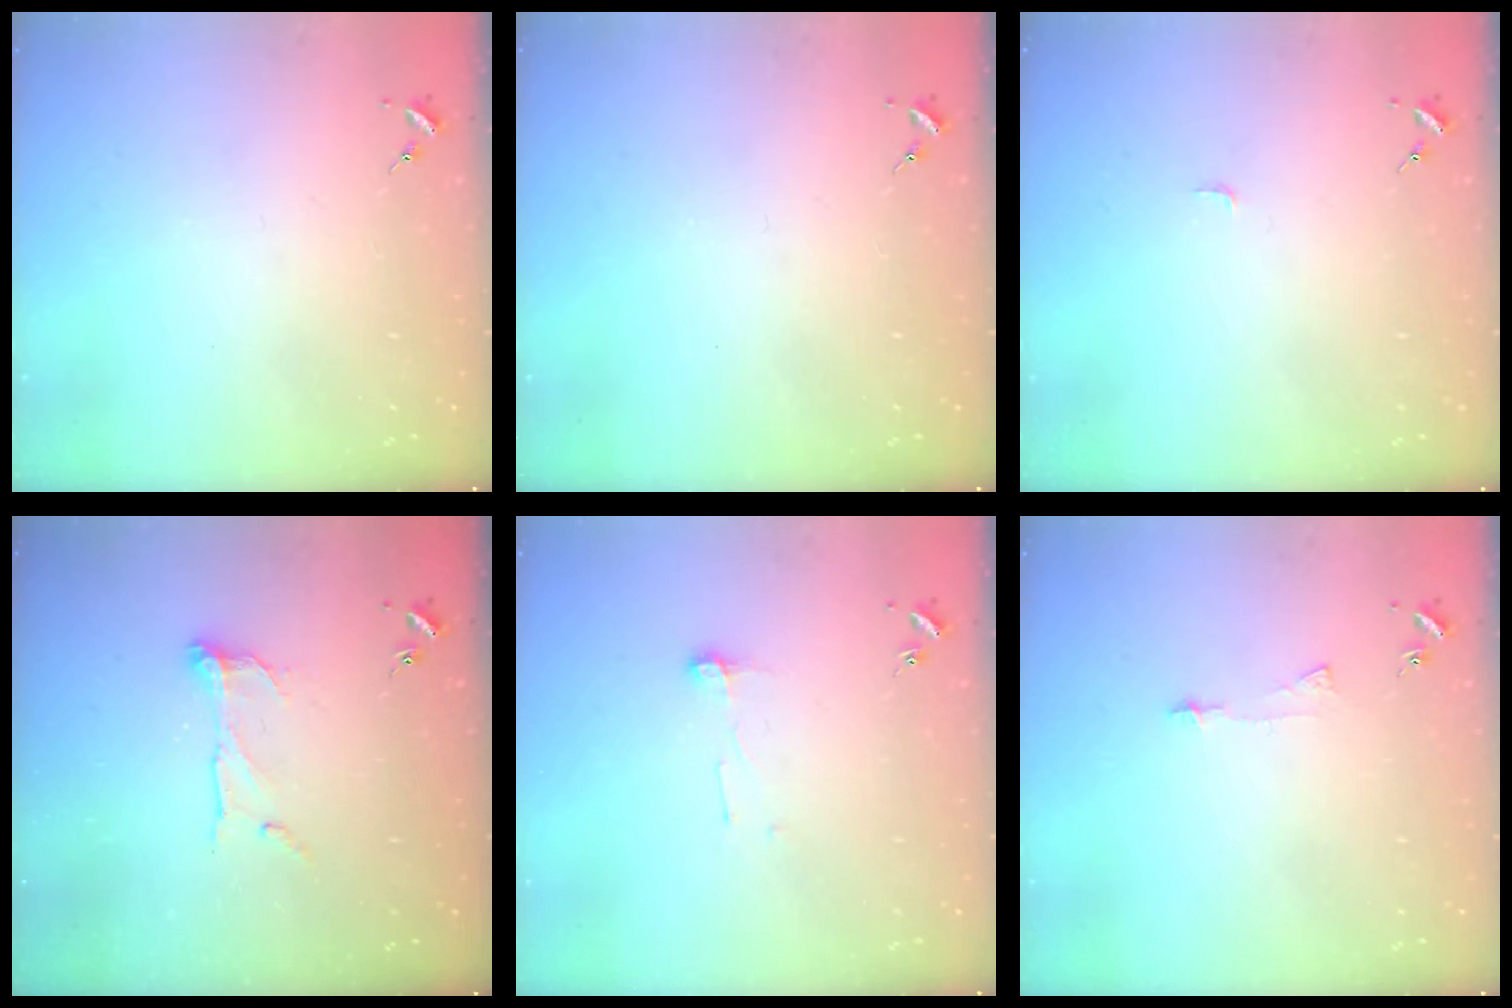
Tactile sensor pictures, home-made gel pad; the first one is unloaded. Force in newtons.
{"total": 0.0}
{"total": 2.8, "press": 2.8, "slide": 0.3}
{"total": 9.0, "press": 9.0, "slide": 0.6}
{"total": 5.2, "press": 5.2, "slide": 0.5}
{"total": 3.6, "press": 3.6, "slide": 0.3}